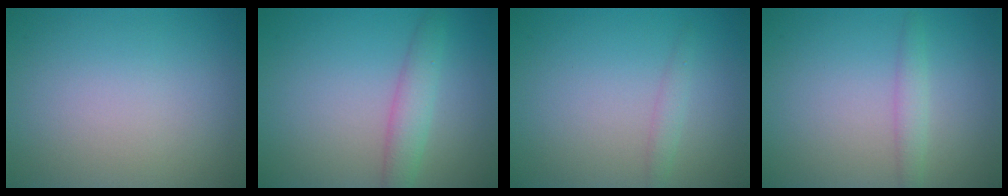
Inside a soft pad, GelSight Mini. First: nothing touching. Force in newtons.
{"total": 2.7, "press": 2.6, "slide": 0.2}
{"total": 1.0, "press": 1.0, "slide": 0.0}
{"total": 1.5, "press": 1.5, "slide": 0.0}